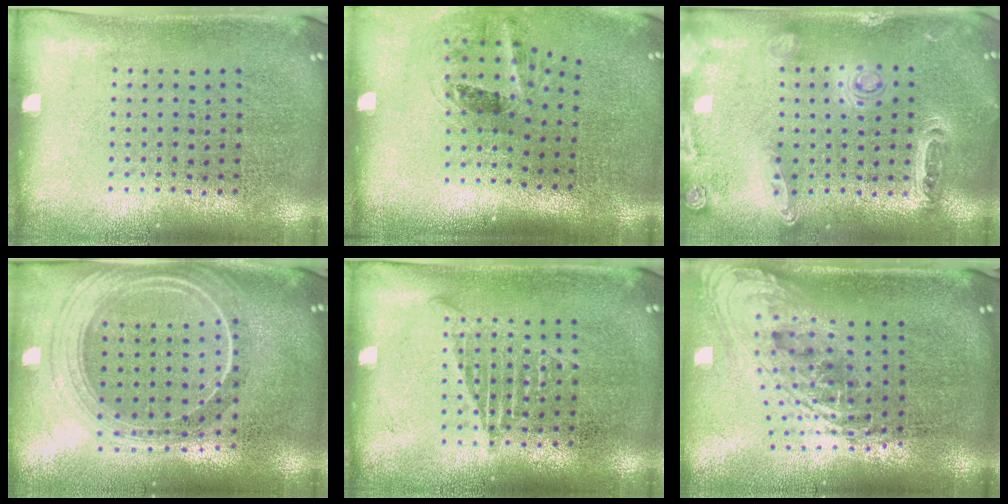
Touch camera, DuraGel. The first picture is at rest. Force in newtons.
{"total": 1.5, "press": 1.1, "slide": 1.1}
{"total": 1.4, "press": 1.3, "slide": 0.3}
{"total": 2.3, "press": 2.0, "slide": 1.2}
{"total": 1.4, "press": 1.4, "slide": 0.2}
{"total": 2.3, "press": 1.7, "slide": 1.6}